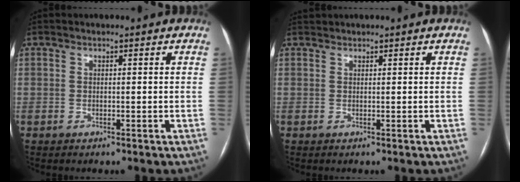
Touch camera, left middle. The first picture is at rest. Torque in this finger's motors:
{"motor_torque": [0.01, -0.16, 0.03, 0.00]}